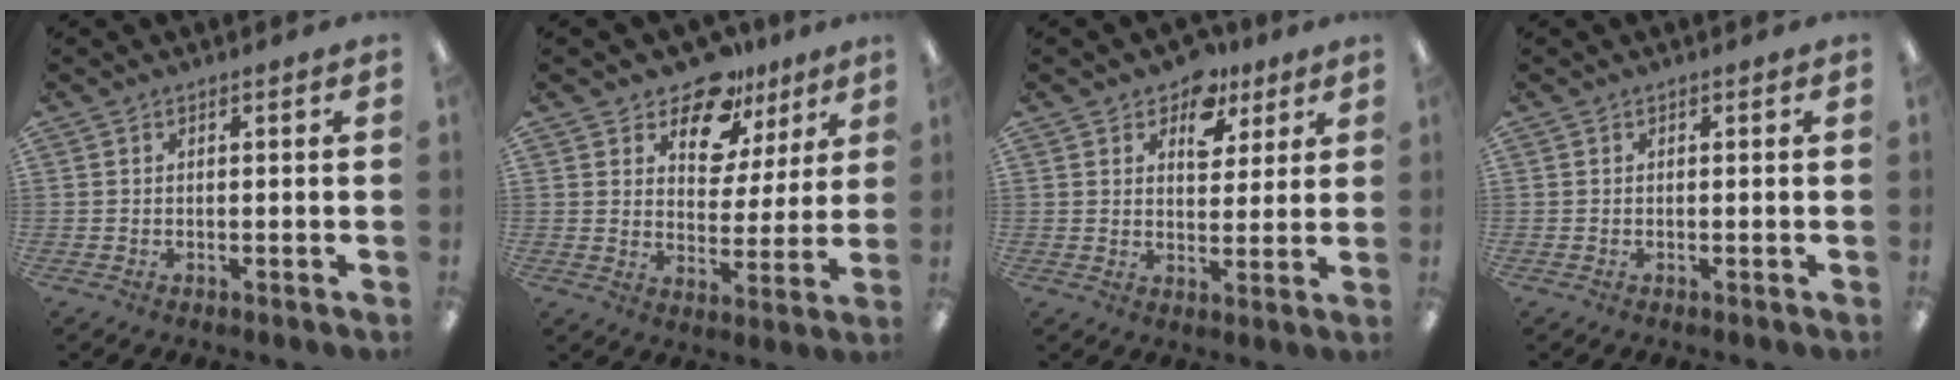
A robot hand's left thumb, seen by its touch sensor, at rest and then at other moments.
{"total": 12.6, "force": [9.9, 6.9, 3.8], "torque": [-0.066, -0.065, 0.183]}
{"total": 9.3, "force": [6.2, 5.7, 4.1], "torque": [-0.046, -0.030, 0.106]}
{"total": 0.0}